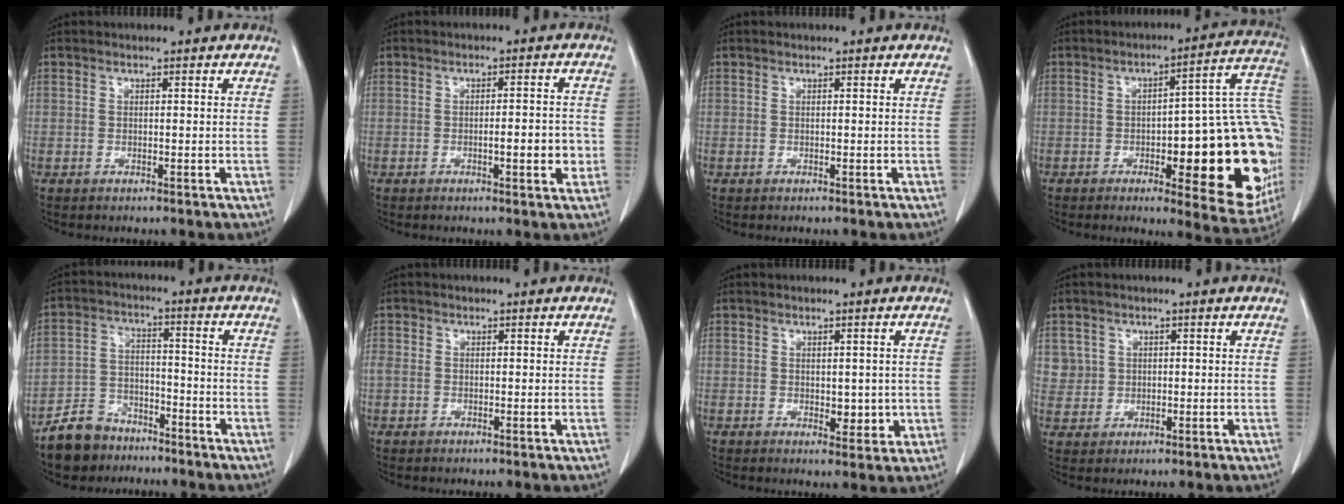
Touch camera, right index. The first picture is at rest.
{"total": 4.5, "force": [-1.2, 1.0, 4.2], "torque": [-0.062, 0.003, -0.011]}
{"total": 0.0}
{"total": 24.6, "force": [-4.2, 6.3, 23.4], "torque": [-0.224, 0.027, -0.038]}
{"total": 8.0, "force": [-6.3, 4.7, 1.7], "torque": [-0.041, 0.004, -0.115]}
{"total": 1.3, "force": [-0.3, 1.0, 0.8], "torque": [-0.032, 0.007, -0.003]}
{"total": 3.3, "force": [-0.2, 2.0, 2.6], "torque": [-0.029, -0.004, 0.006]}
{"total": 3.4, "force": [0.9, 3.2, 0.0], "torque": [0.012, 0.005, 0.021]}